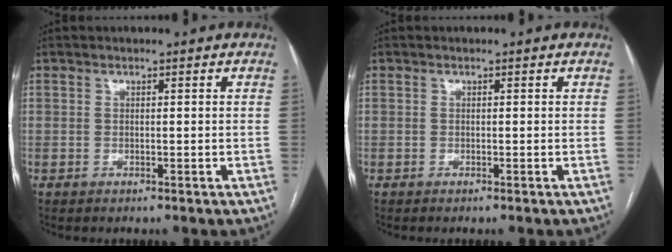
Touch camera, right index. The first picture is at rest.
{"total": 0.0}